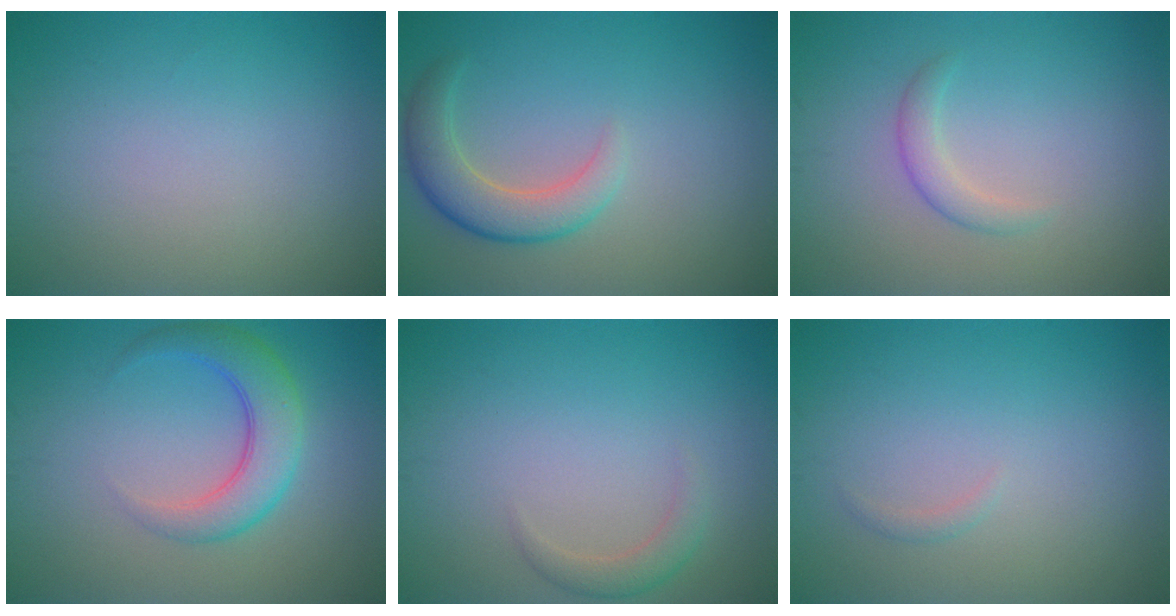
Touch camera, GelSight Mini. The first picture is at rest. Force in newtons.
{"total": 4.0, "press": 3.9, "slide": 0.5}
{"total": 1.6, "press": 1.6, "slide": 0.1}
{"total": 5.9, "press": 5.9, "slide": 0.3}
{"total": 1.7, "press": 1.7, "slide": 0.1}
{"total": 0.5, "press": 0.5, "slide": 0.0}